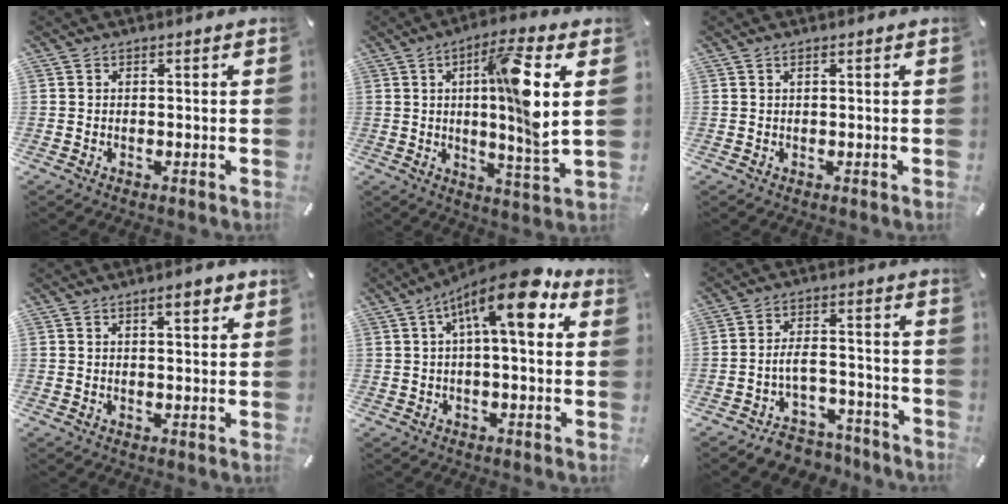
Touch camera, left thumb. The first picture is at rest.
{"total": 13.8, "force": [3.2, 1.5, 13.3], "torque": [-0.207, -0.013, 0.043]}
{"total": 0.8, "force": [0.3, 0.0, 0.7], "torque": [-0.014, 0.000, 0.004]}
{"total": 4.4, "force": [2.4, 1.3, 3.4], "torque": [-0.047, -0.006, 0.037]}
{"total": 14.0, "force": [5.4, 3.9, 12.3], "torque": [-0.187, -0.029, 0.083]}
{"total": 7.4, "force": [-4.4, 4.4, 4.0], "torque": [-0.072, 0.021, -0.079]}